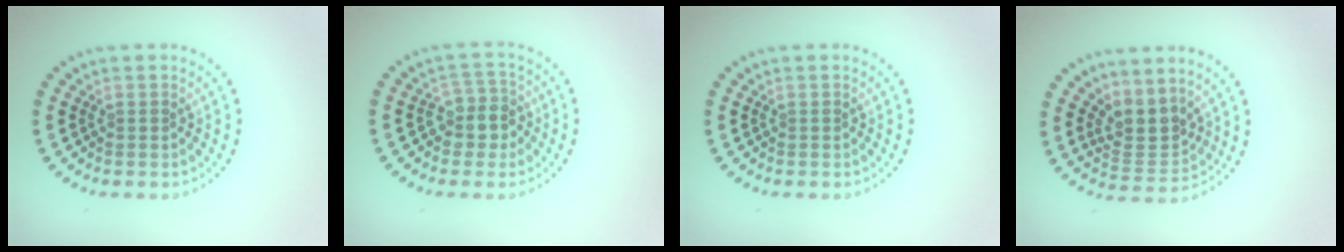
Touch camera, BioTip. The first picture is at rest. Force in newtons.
{"total": 2.8, "press": 2.5, "slide": 1.3}
{"total": 0.0}
{"total": 3.2, "press": 2.4, "slide": 2.1}